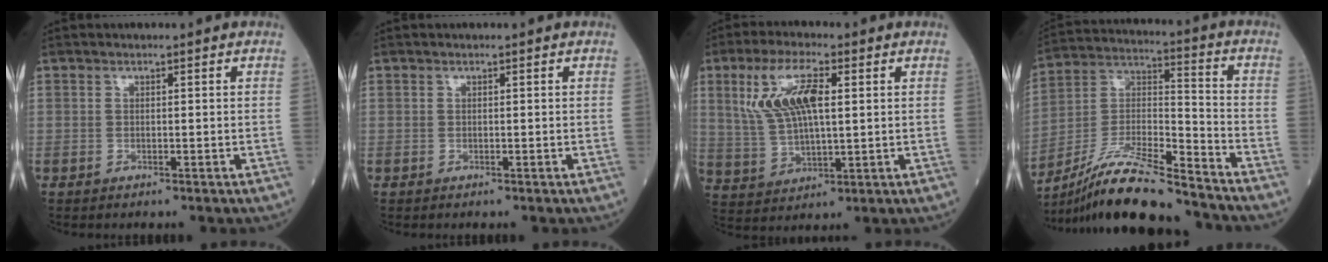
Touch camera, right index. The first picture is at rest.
{"total": 0.0}
{"total": 10.4, "force": [3.2, 3.1, 9.4], "torque": [-0.208, 0.015, 0.070]}
{"total": 18.2, "force": [-15.9, 1.3, 8.7], "torque": [-0.189, -0.003, -0.292]}